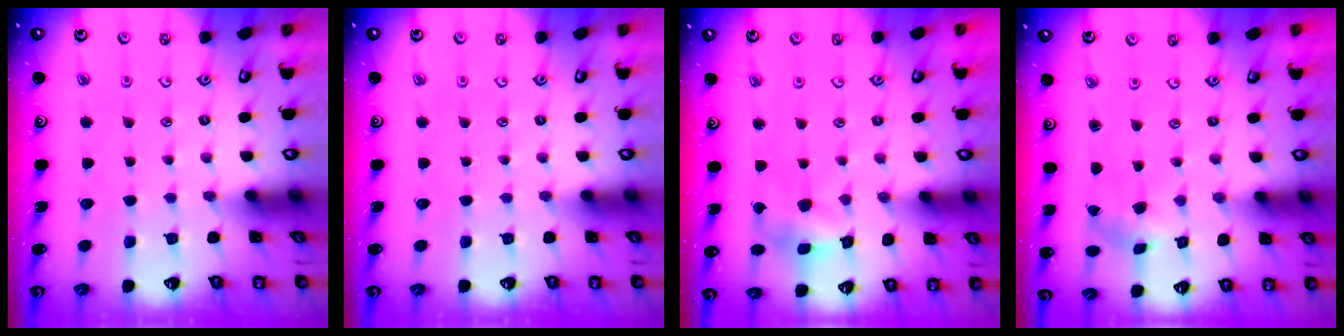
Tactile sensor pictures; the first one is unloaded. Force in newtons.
{"total": 0.0}
{"total": 7.6, "press": 7.5, "slide": 0.7}
{"total": 2.7, "press": 2.3, "slide": 1.3}